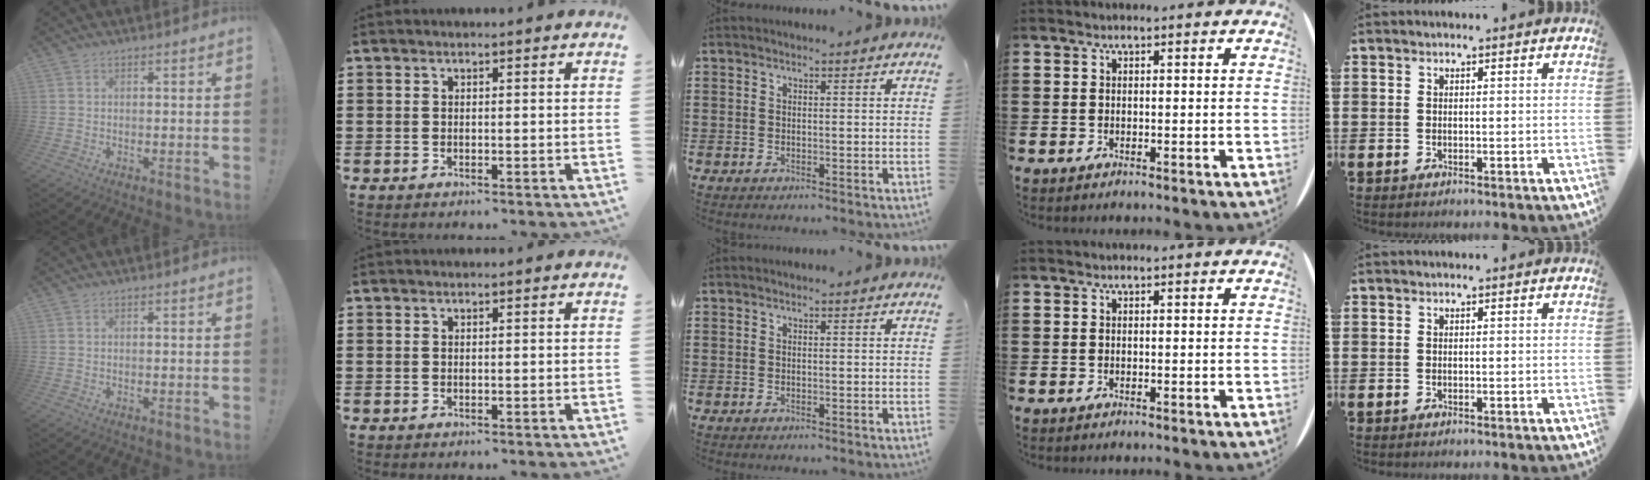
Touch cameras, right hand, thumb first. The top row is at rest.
{}